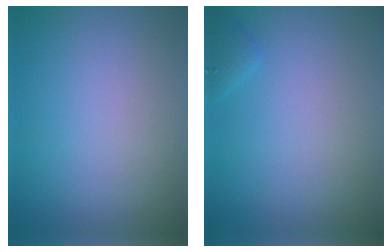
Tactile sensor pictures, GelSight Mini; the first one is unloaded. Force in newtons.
{"total": 0.9, "press": 0.9, "slide": 0.0}